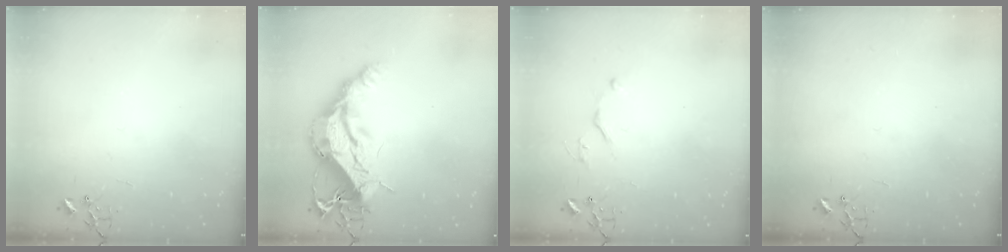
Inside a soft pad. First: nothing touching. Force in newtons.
{"total": 20.3, "press": 20.2, "slide": 2.1}
{"total": 4.3, "press": 4.3, "slide": 0.6}
{"total": 0.0}